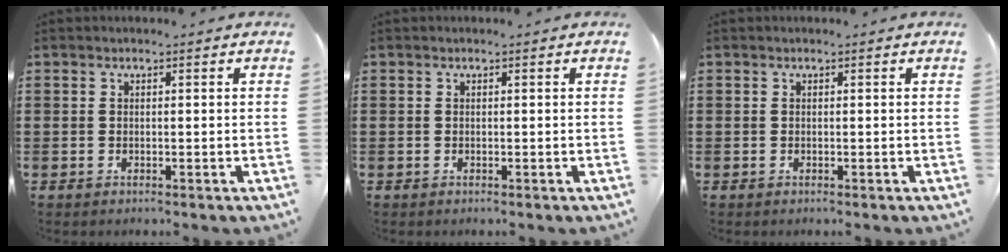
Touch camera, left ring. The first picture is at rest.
{"total": 0.0}
{"total": 0.0}